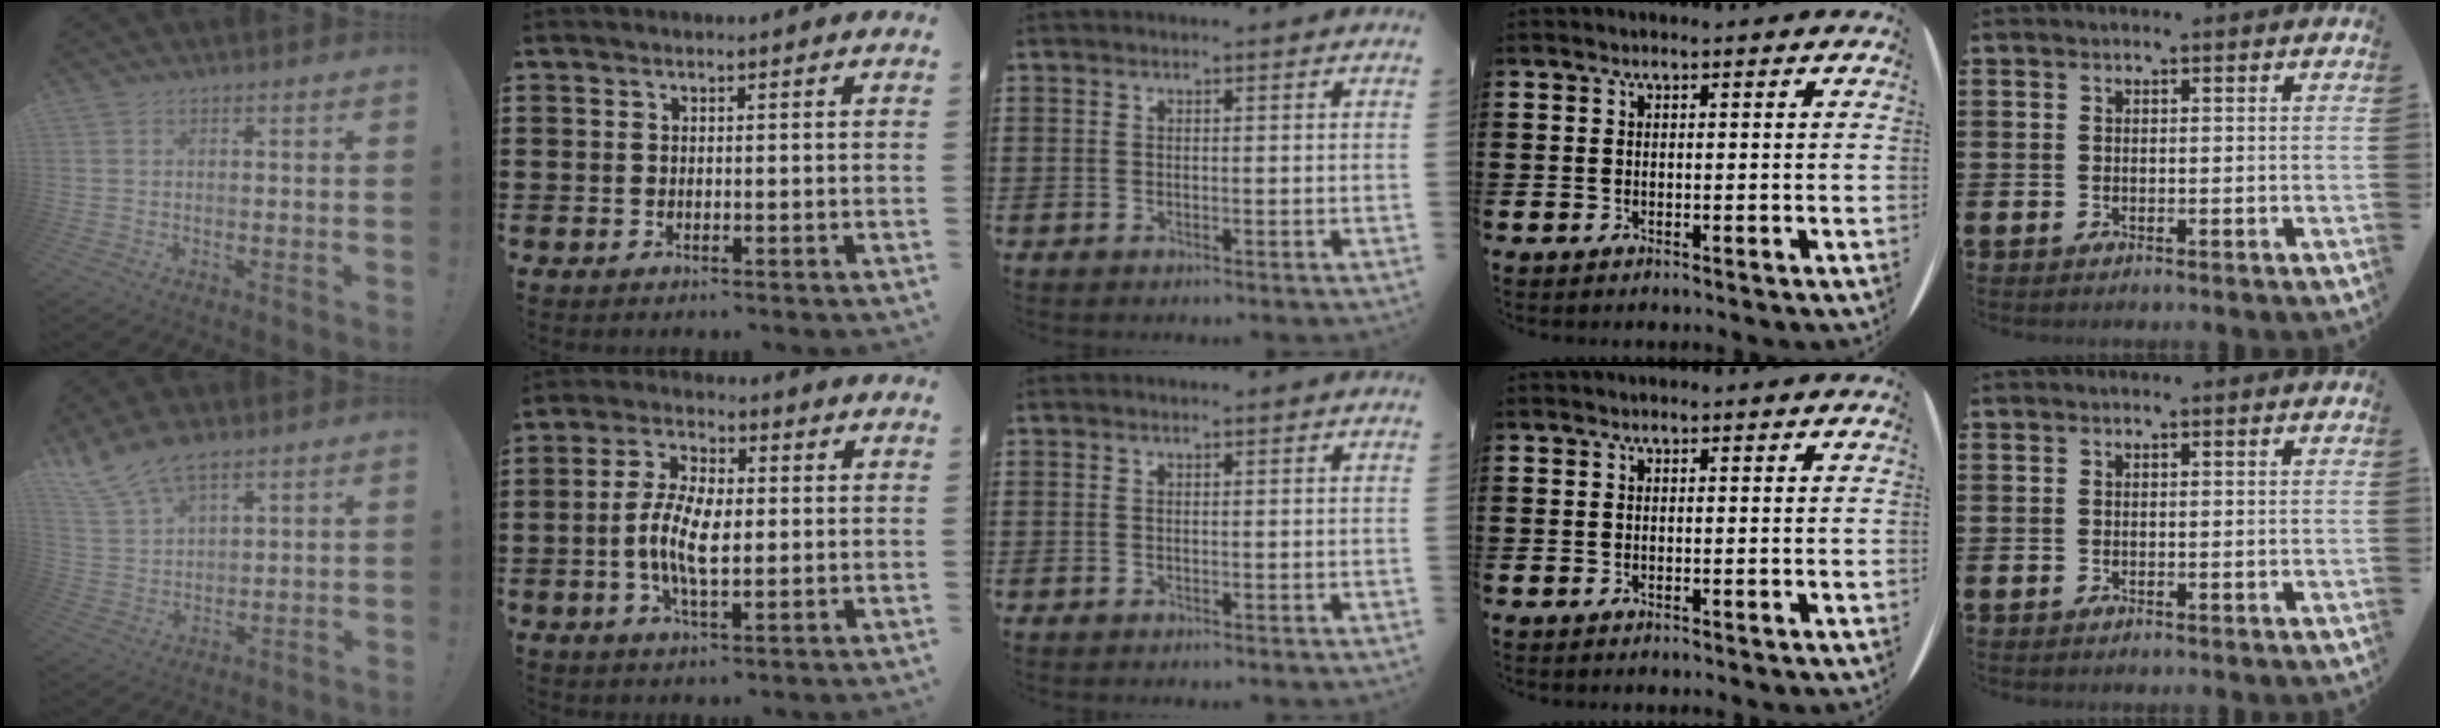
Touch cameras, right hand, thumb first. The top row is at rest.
{"thumb": {"total": 10.0, "force": [7.9, 3.7, 4.8], "torque": [-0.100, -0.038, 0.154]}, "index": {"total": 7.5, "force": [-0.6, 3.1, 6.8], "torque": [-0.148, -0.001, -0.017]}}